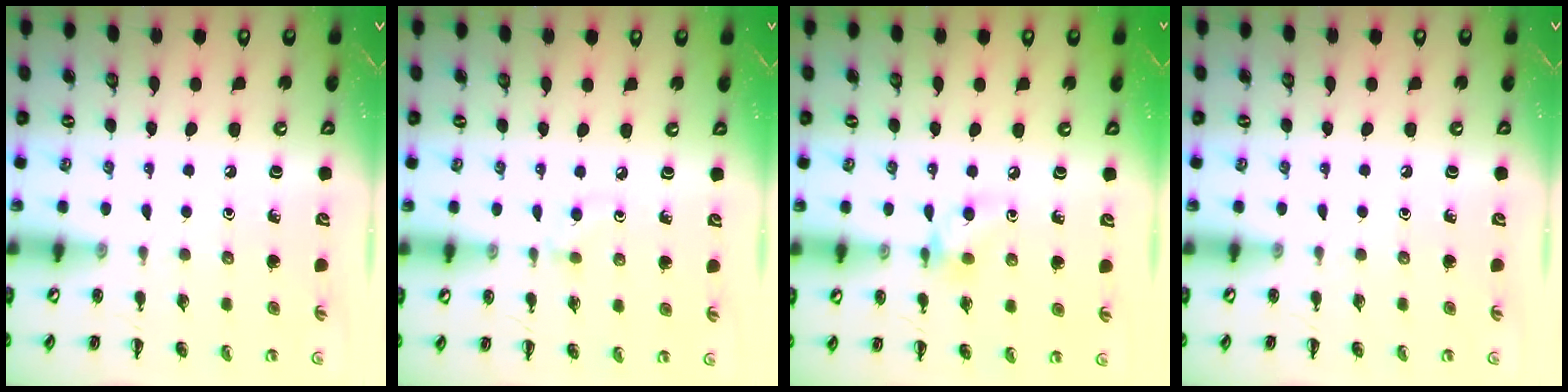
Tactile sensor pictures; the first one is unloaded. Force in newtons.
{"total": 2.7, "press": 2.5, "slide": 1.0}
{"total": 5.8, "press": 5.7, "slide": 0.6}
{"total": 0.0}